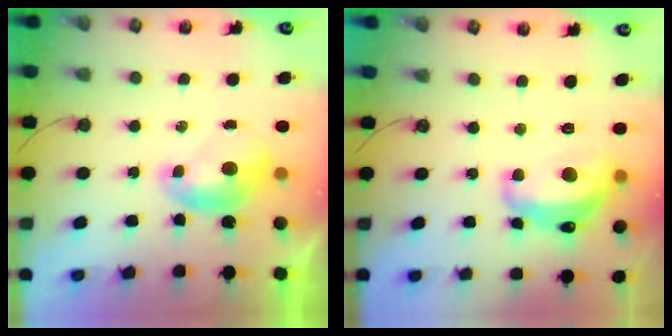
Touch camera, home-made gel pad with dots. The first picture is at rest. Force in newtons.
{"total": 9.2, "press": 9.2, "slide": 0.8}